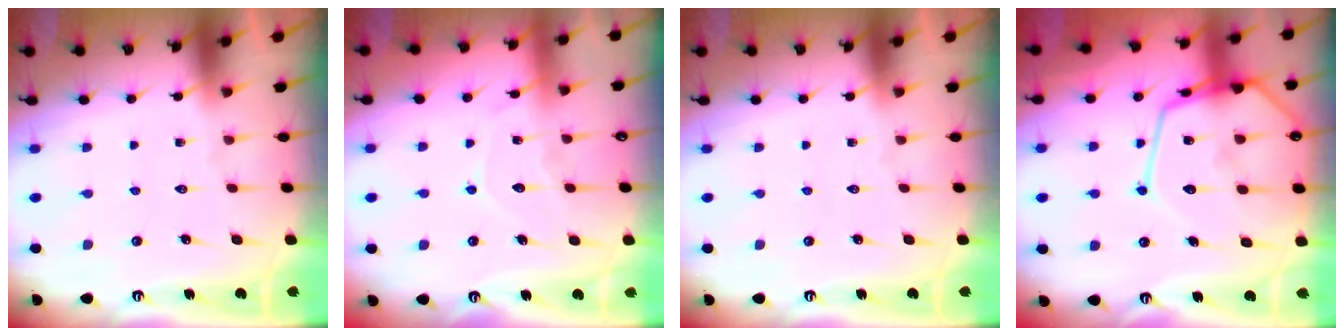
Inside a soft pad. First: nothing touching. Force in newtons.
{"total": 8.0, "press": 8.0, "slide": 0.8}
{"total": 0.0}
{"total": 20.0, "press": 19.9, "slide": 1.9}